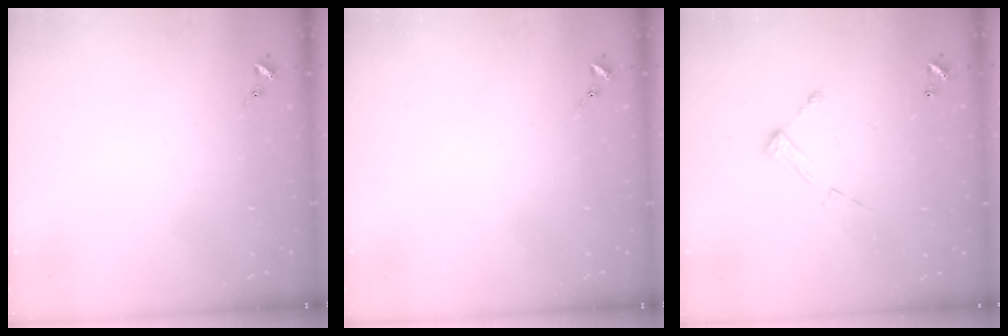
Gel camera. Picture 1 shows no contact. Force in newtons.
{"total": 0.0}
{"total": 6.5, "press": 6.4, "slide": 0.6}